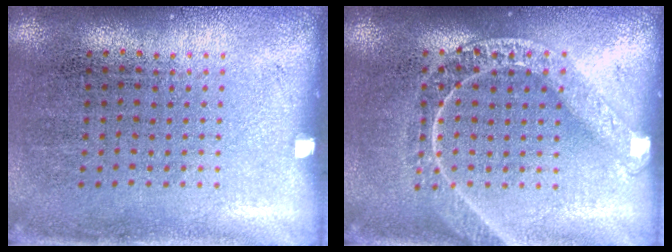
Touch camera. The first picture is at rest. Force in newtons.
{"total": 2.7, "press": 2.6, "slide": 0.4}